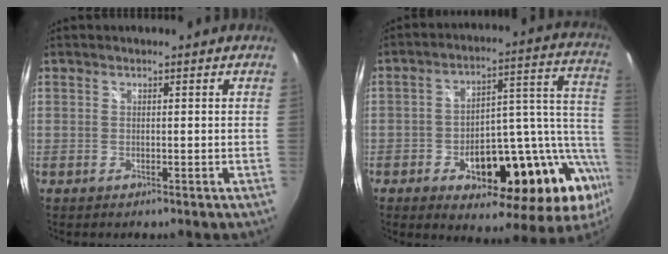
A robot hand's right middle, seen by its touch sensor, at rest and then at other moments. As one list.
[{"total": 26.0, "force": [-11.9, 11.7, 20.0], "torque": [-0.254, 0.020, -0.159]}]